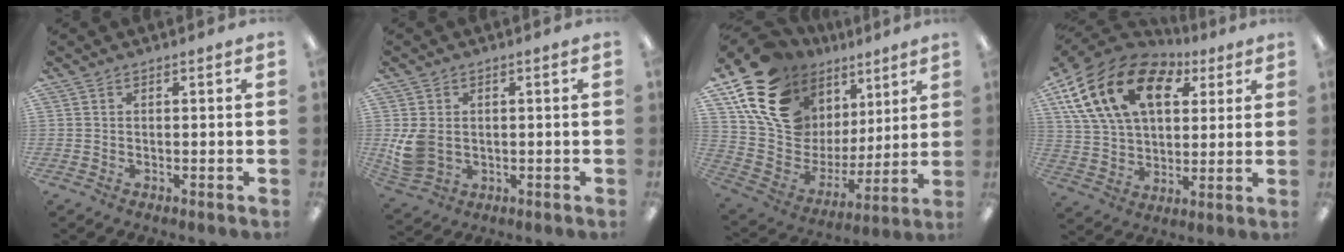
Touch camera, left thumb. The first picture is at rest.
{"total": 7.3, "force": [0.1, 6.0, 4.1], "torque": [-0.093, 0.005, 0.006]}
{"total": 19.8, "force": [12.5, 12.6, 8.8], "torque": [-0.176, -0.069, 0.242]}
{"total": 20.0, "force": [9.3, 12.6, 12.4], "torque": [-0.240, -0.025, 0.169]}